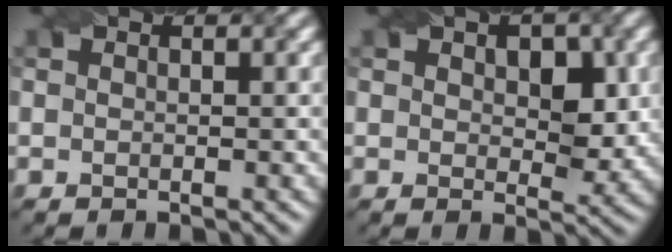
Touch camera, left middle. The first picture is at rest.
{"total": 4.4, "force": [1.2, 2.6, 3.4], "torque": [-0.043, -0.008, 0.020]}